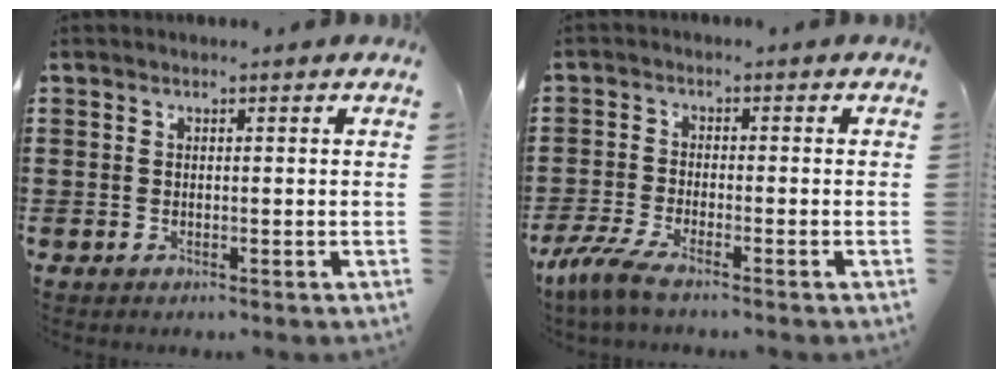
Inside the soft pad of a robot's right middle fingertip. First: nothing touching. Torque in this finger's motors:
{"motor_torque": [2.14, 0.00, 0.24, 0.13]}